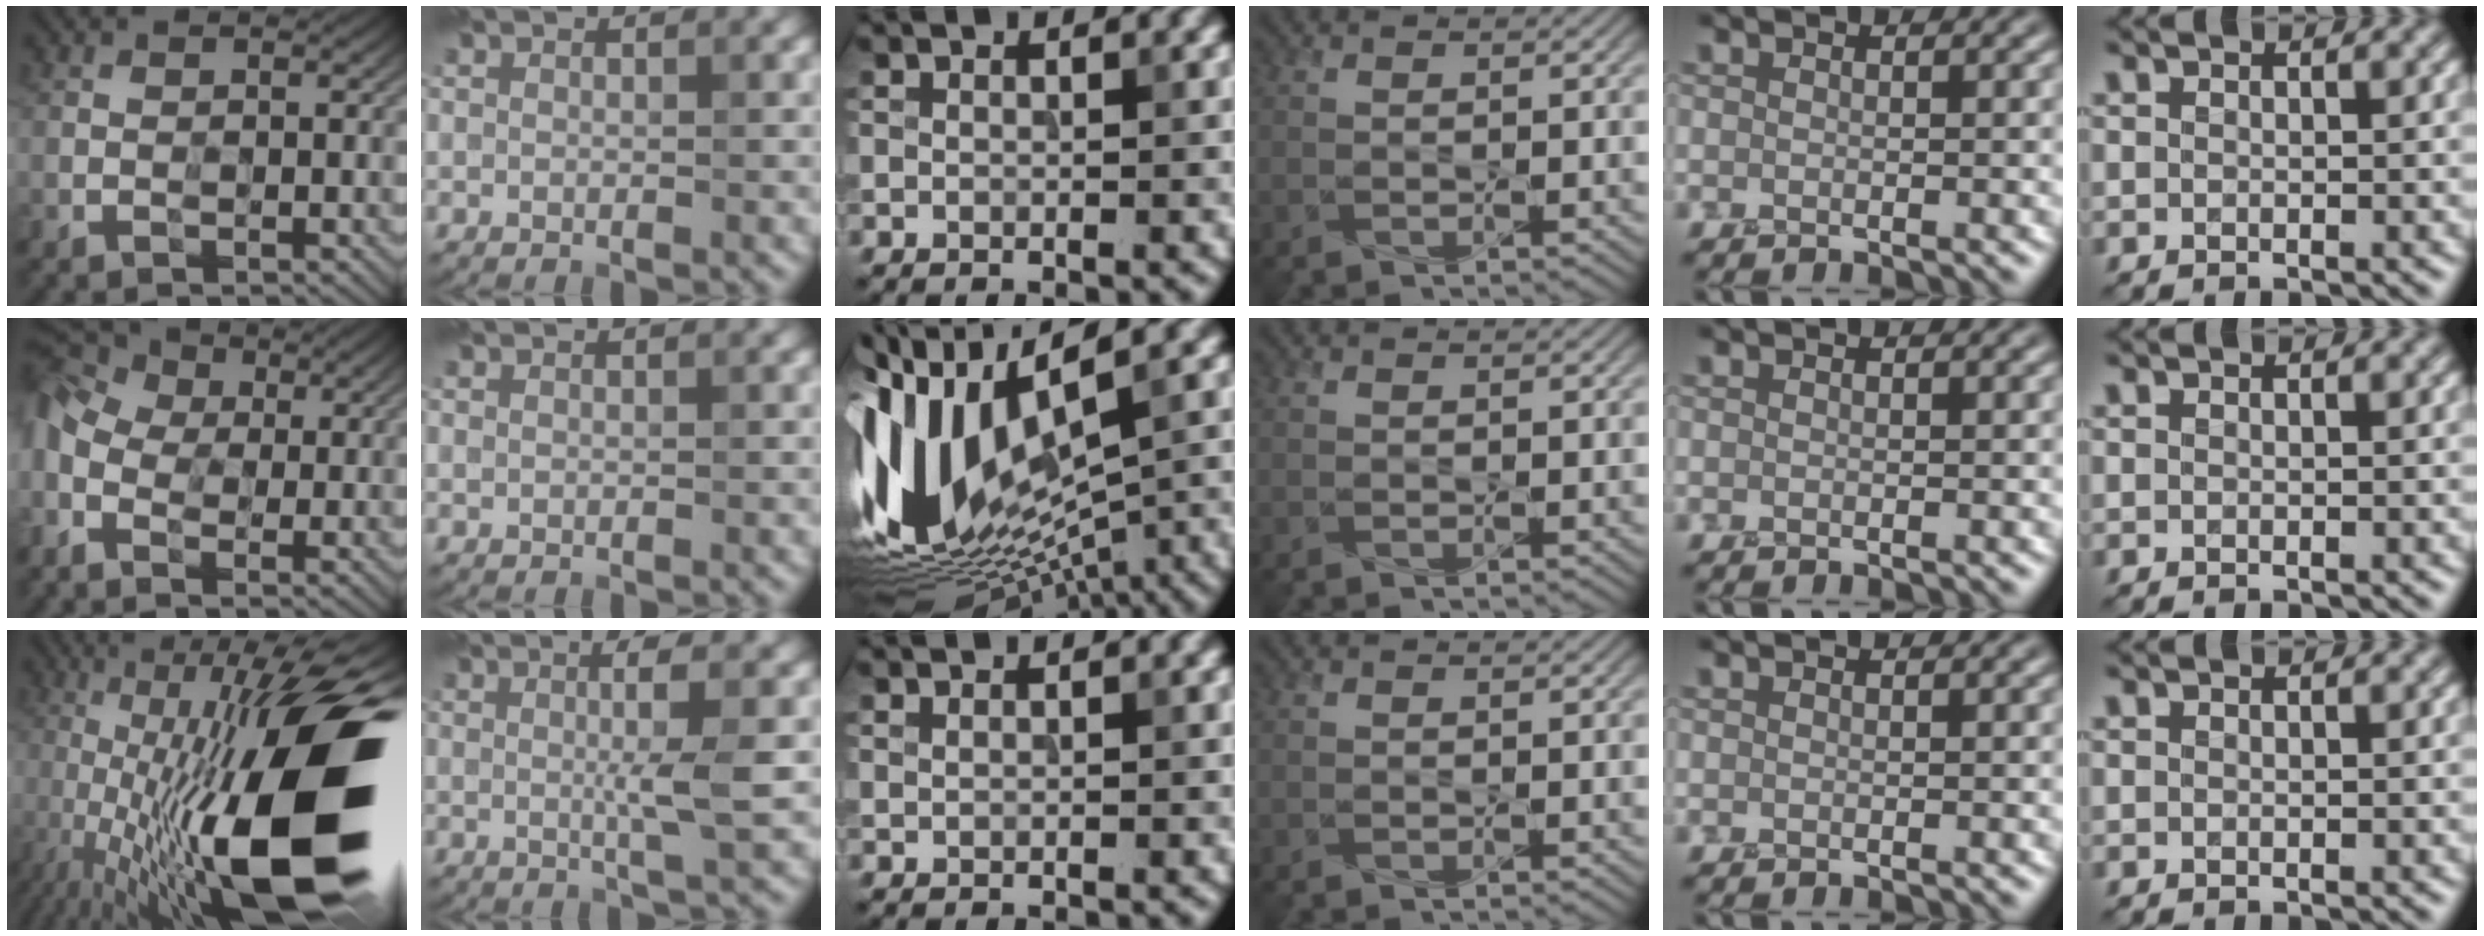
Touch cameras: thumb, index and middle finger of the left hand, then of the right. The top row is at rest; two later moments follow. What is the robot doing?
{"motion": "press", "object": "grip strengthener"}